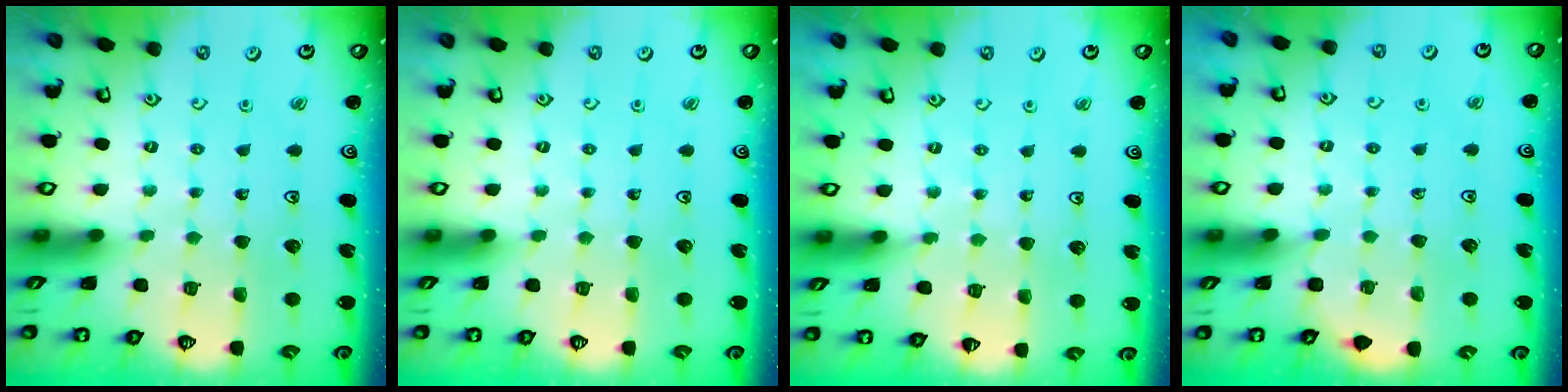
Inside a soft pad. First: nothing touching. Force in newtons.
{"total": 0.0}
{"total": 3.7, "press": 3.6, "slide": 0.6}
{"total": 3.4, "press": 3.4, "slide": 0.4}